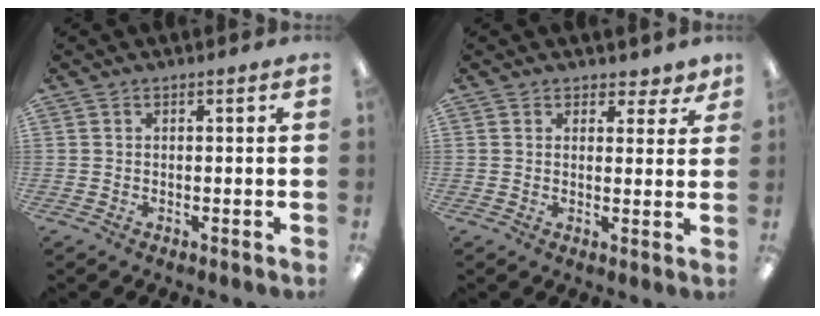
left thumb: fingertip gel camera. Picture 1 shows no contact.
{"total": 3.2, "force": [2.4, 1.9, 0.6], "torque": [0.006, -0.011, 0.040]}